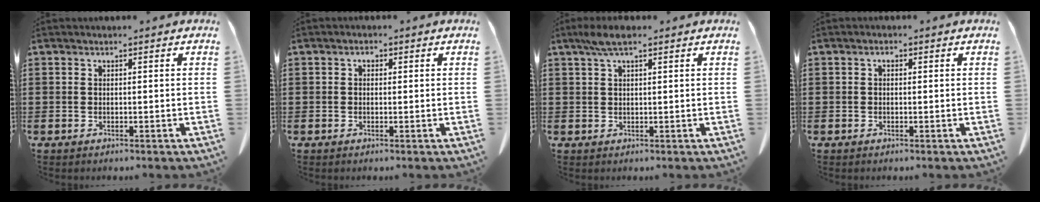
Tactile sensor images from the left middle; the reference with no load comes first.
{"total": 0.9, "force": [0.0, 0.6, 0.7], "torque": [-0.016, 0.002, 0.001]}
{"total": 3.2, "force": [1.8, 0.9, 2.5], "torque": [-0.053, 0.003, 0.034]}
{"total": 0.9, "force": [-0.1, 0.4, 0.8], "torque": [-0.017, 0.000, 0.000]}